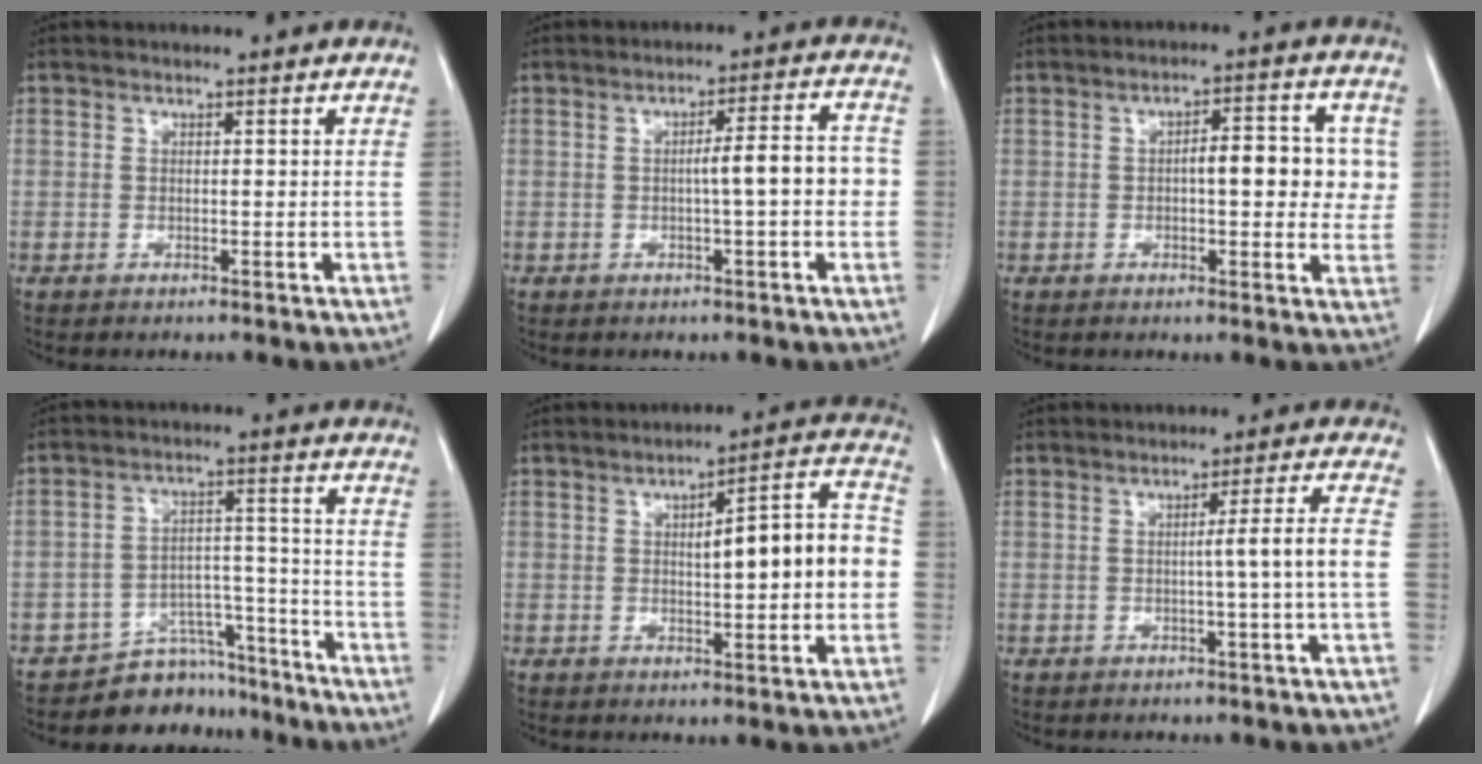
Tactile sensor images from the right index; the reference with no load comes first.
{"total": 6.5, "force": [-0.7, 0.8, 6.4], "torque": [-0.089, 0.022, -0.010]}
{"total": 8.6, "force": [0.6, 3.1, 8.1], "torque": [-0.100, 0.023, 0.007]}
{"total": 8.3, "force": [-7.4, 3.8, -0.2], "torque": [0.022, 0.065, -0.114]}
{"total": 12.0, "force": [0.0, 2.4, 11.7], "torque": [-0.151, 0.034, 0.002]}
{"total": 5.0, "force": [-0.8, -1.3, 4.8], "torque": [-0.066, 0.005, -0.012]}